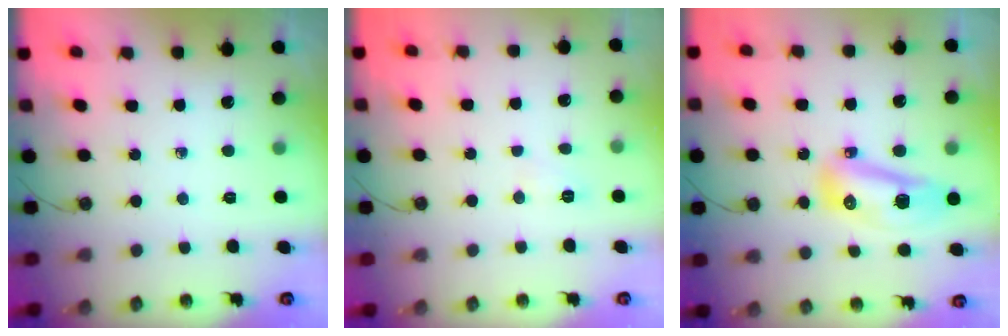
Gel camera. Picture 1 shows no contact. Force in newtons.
{"total": 4.7, "press": 4.7, "slide": 0.6}
{"total": 10.6, "press": 10.5, "slide": 1.4}